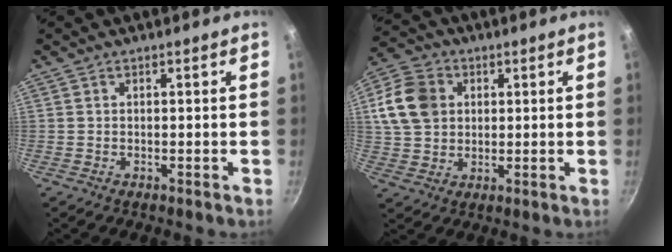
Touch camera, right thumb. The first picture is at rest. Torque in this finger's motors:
{"motor_torque": [-0.48, 0.52, 0.40, -0.41, 0.17]}